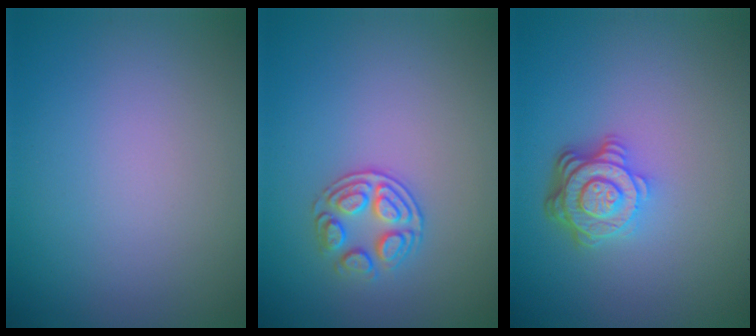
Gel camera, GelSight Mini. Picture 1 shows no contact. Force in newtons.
{"total": 2.7, "press": 2.4, "slide": 1.1}
{"total": 4.6, "press": 3.4, "slide": 3.0}